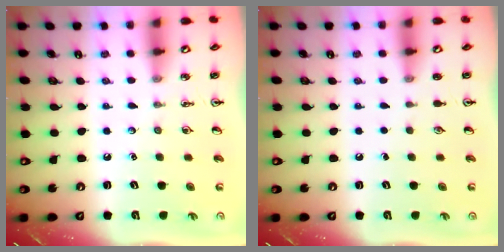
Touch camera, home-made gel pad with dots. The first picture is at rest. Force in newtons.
{"total": 0.0}